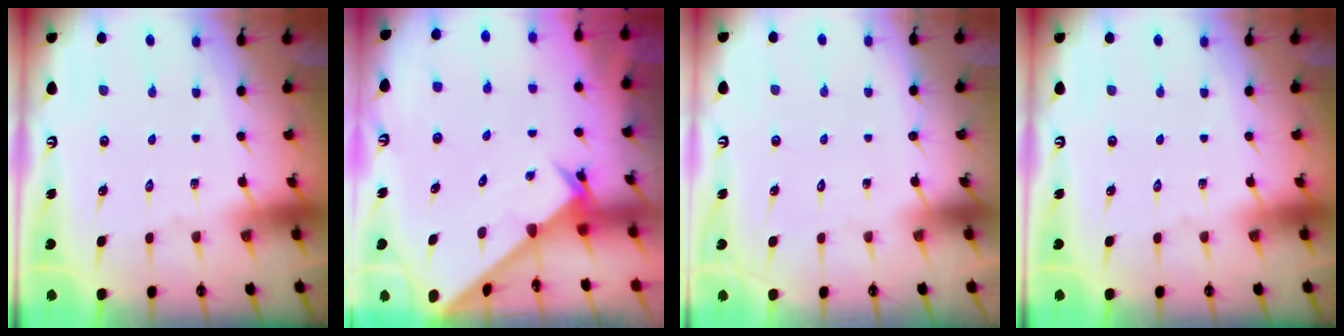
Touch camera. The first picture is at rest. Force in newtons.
{"total": 2.8, "press": 2.8, "slide": 0.2}
{"total": 1.5, "press": 1.5, "slide": 0.0}
{"total": 0.0}